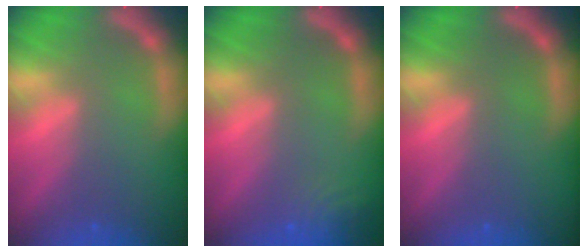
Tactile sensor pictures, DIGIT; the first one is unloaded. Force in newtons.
{"total": 3.5}
{"total": 0.0}